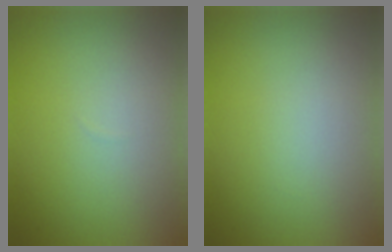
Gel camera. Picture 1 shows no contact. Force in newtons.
{"total": 0.0}